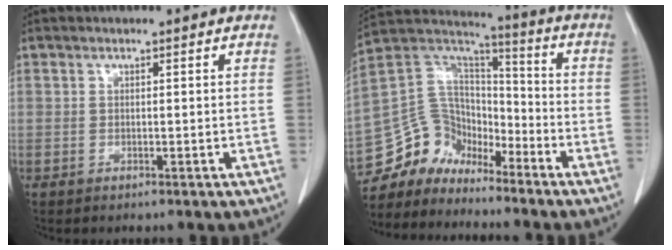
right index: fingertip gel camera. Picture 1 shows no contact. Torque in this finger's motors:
{"motor_torque": [-0.31, -0.16, -0.03, -0.06]}